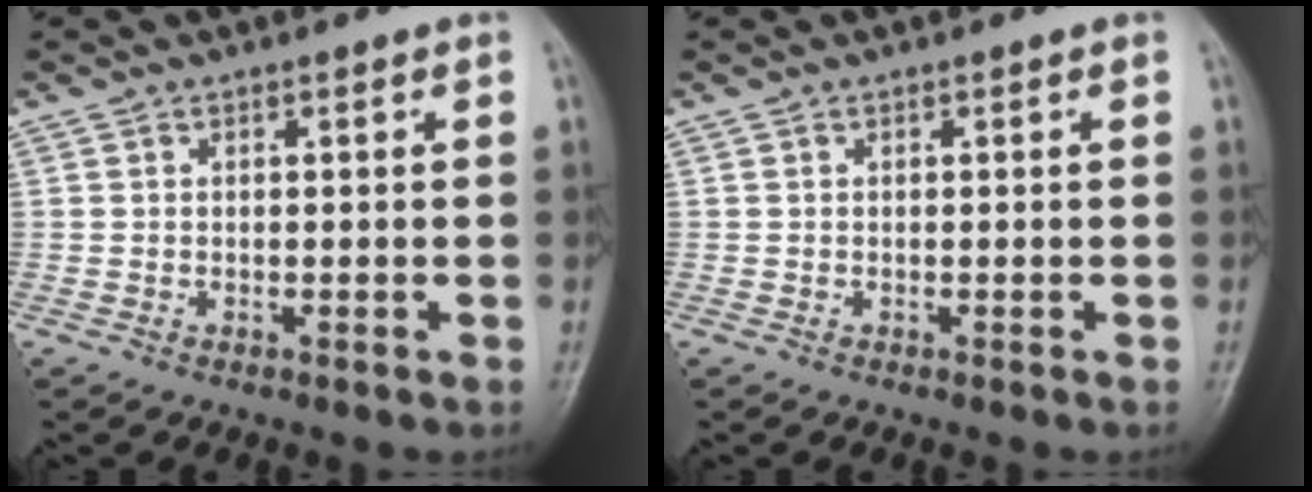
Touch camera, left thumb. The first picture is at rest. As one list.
[{"total": 0.0}]